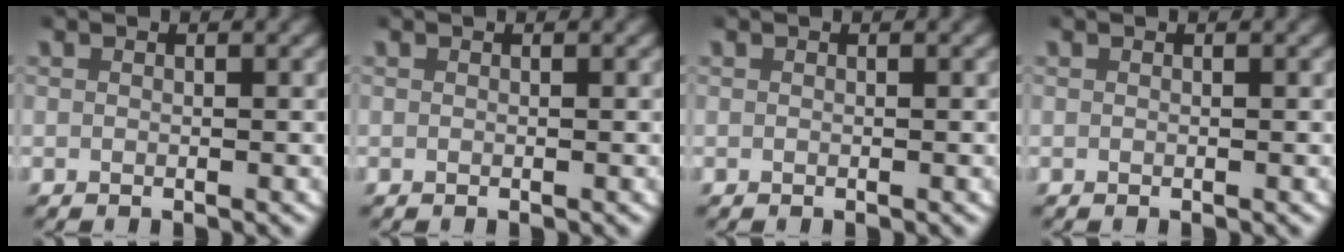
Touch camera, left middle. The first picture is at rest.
{"total": 0.0}
{"total": 0.0}
{"total": 0.0}